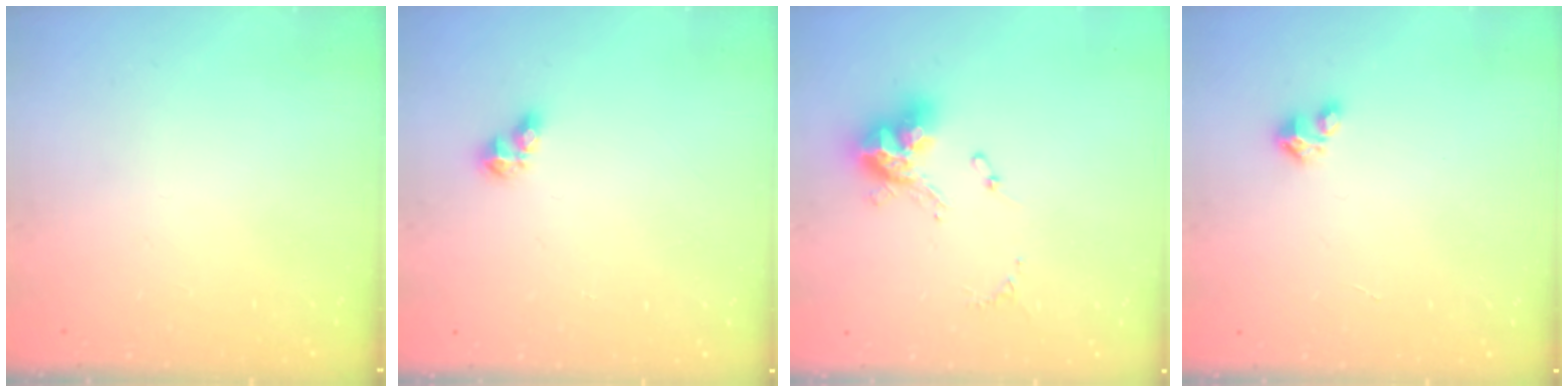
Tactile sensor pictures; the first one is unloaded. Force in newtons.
{"total": 5.7, "press": 5.7, "slide": 0.5}
{"total": 12.6, "press": 12.5, "slide": 1.4}
{"total": 1.6, "press": 1.6, "slide": 0.1}